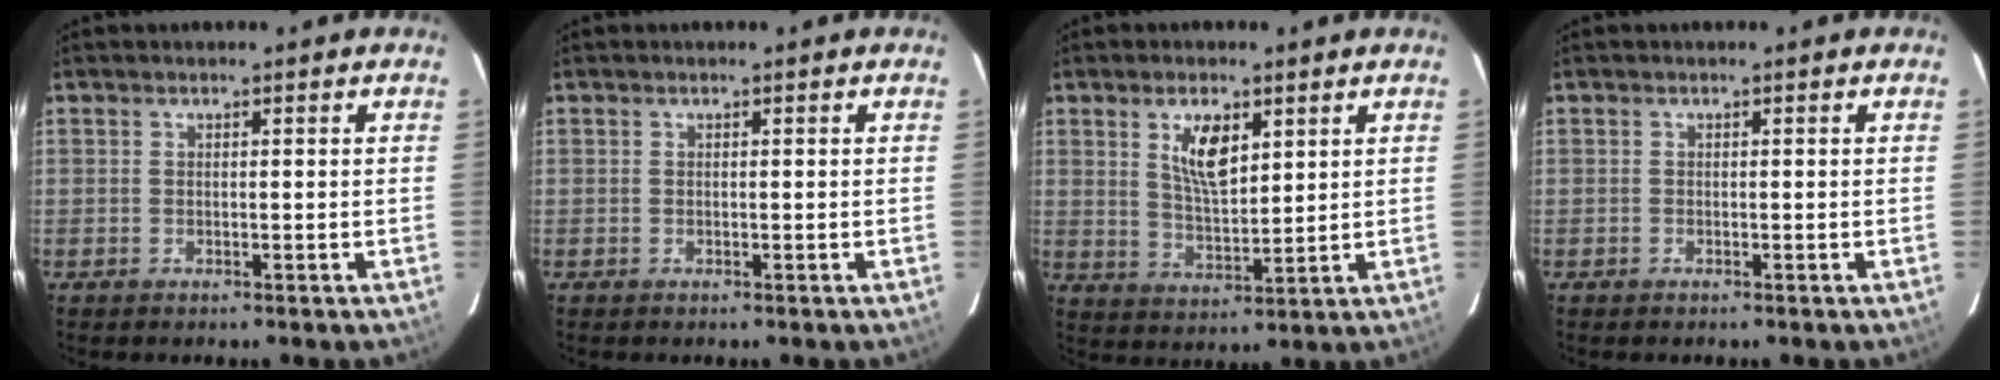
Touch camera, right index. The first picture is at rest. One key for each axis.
{"total": 0.0}
{"total": 7.7, "fx": 3.4, "fy": 3.3, "fz": 6.0, "tx": -0.106, "ty": 0.000, "tz": 0.069}
{"total": 0.0}